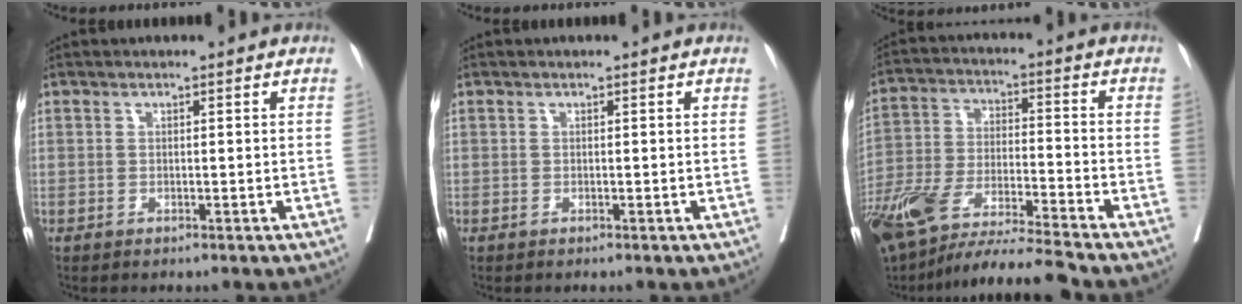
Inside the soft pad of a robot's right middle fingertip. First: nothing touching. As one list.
[{"total": 0.0}, {"total": 17.2, "force": [-14.5, 0.2, 9.2], "torque": [-0.196, -0.030, -0.265]}]